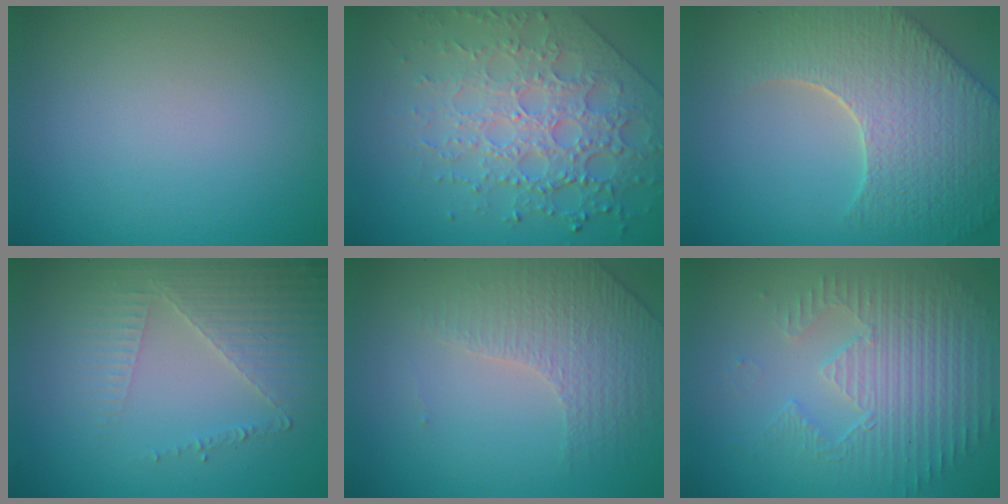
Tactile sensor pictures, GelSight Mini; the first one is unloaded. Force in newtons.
{"total": 7.5, "press": 5.4, "slide": 5.1}
{"total": 9.0, "press": 6.4, "slide": 6.3}
{"total": 3.5, "press": 3.2, "slide": 1.4}
{"total": 4.3, "press": 3.0, "slide": 3.1}
{"total": 3.8, "press": 3.6, "slide": 1.3}